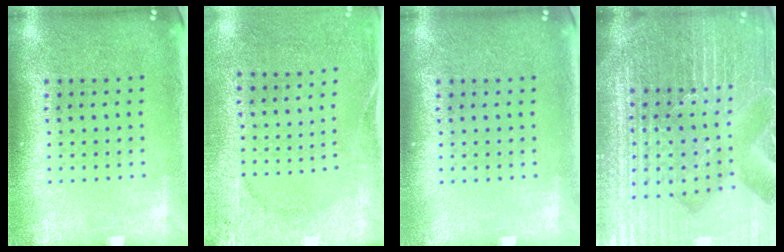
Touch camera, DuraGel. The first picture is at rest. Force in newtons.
{"total": 2.7, "press": 2.2, "slide": 1.7}
{"total": 0.0}
{"total": 6.4, "press": 5.7, "slide": 2.9}